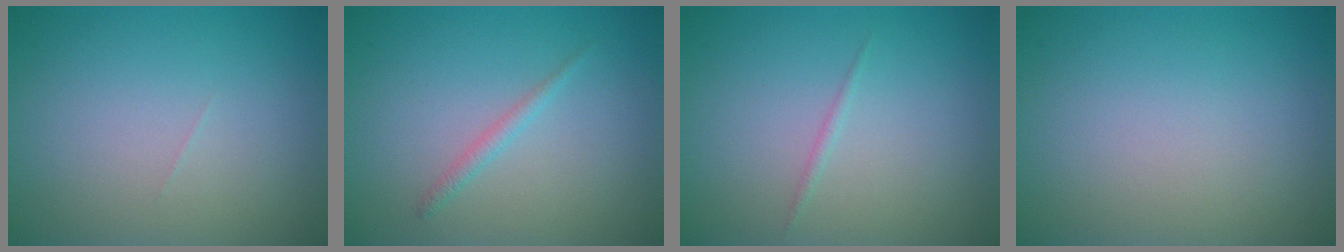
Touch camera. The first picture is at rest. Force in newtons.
{"total": 1.0, "press": 1.0, "slide": 0.1}
{"total": 0.5, "press": 0.5, "slide": 0.0}
{"total": 0.0}